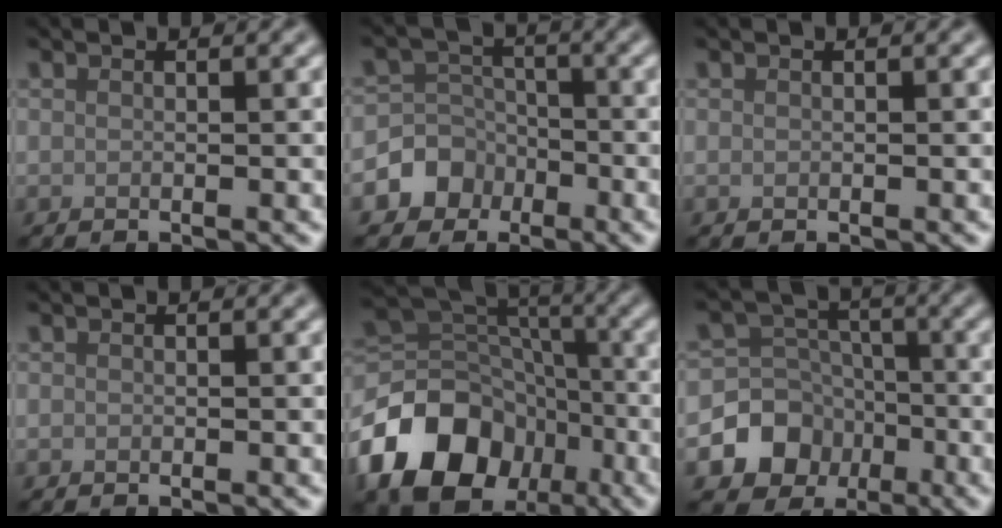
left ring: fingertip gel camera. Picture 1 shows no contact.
{"total": 4.7, "force": [-2.1, 4.1, 0.8], "torque": [0.008, 0.009, -0.068]}
{"total": 0.0}
{"total": 0.0}
{"total": 13.4, "force": [-6.5, 9.5, 6.8], "torque": [-0.148, -0.007, -0.119]}
{"total": 7.3, "force": [-3.2, 6.2, 2.0], "torque": [-0.015, 0.005, -0.083]}